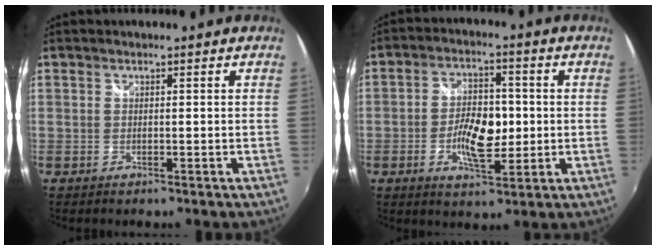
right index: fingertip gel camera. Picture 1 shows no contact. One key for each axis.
{"total": 8.9, "fx": -1.5, "fy": 4.2, "fz": 7.7, "tx": -0.146, "ty": 0.003, "tz": -0.025}